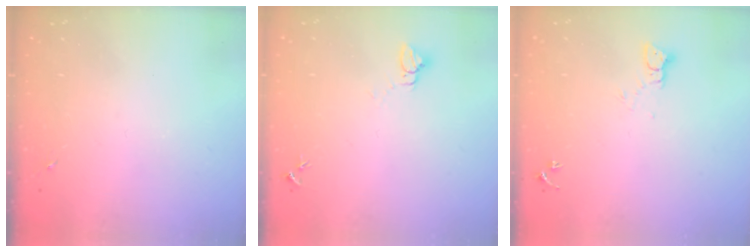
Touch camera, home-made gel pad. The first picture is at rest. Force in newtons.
{"total": 3.2, "press": 3.2, "slide": 0.1}
{"total": 3.2, "press": 3.2, "slide": 0.4}